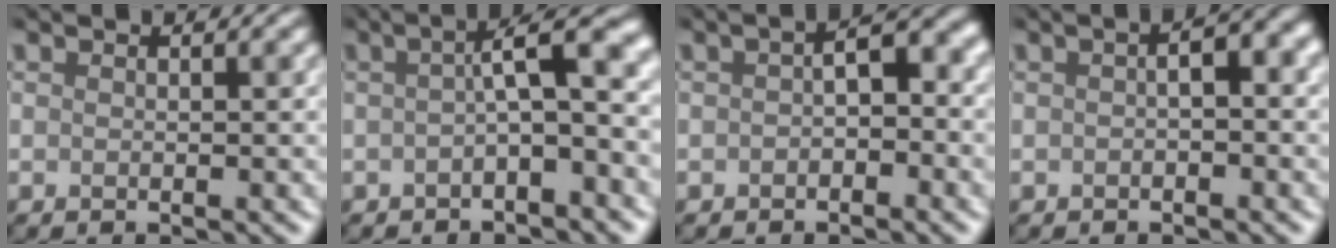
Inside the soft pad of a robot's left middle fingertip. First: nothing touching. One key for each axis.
{"total": 4.6, "fx": -0.7, "fy": 0.9, "fz": 4.4, "tx": -0.063, "ty": 0.021, "tz": -0.020}
{"total": 2.5, "fx": -0.9, "fy": 1.2, "fz": 1.9, "tx": -0.028, "ty": 0.013, "tz": -0.022}
{"total": 2.4, "fx": -0.5, "fy": 0.7, "fz": 2.2, "tx": -0.037, "ty": 0.009, "tz": -0.011}